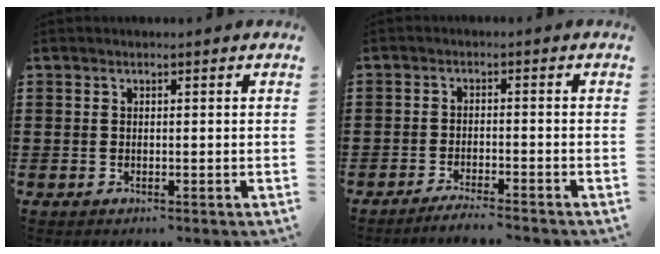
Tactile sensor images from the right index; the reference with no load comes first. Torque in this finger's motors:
{"motor_torque": [1.07, 1.07, 0.03, 0.02]}